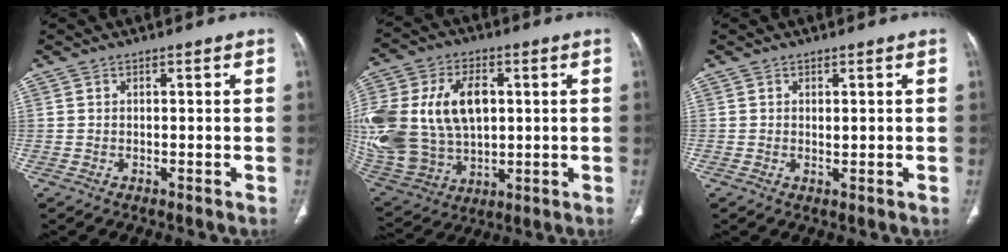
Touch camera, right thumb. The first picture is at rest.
{"total": 27.7, "force": [3.9, 19.2, 19.6], "torque": [-0.442, 0.021, 0.095]}
{"total": 1.1, "force": [0.2, 0.6, 0.8], "torque": [-0.011, -0.003, 0.005]}